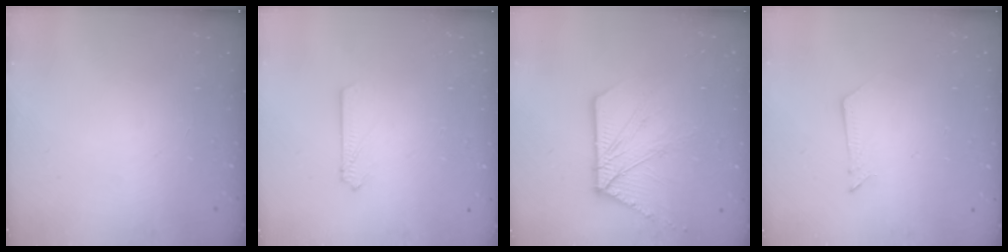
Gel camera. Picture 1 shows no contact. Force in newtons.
{"total": 2.6, "press": 2.6, "slide": 0.3}
{"total": 13.2, "press": 13.1, "slide": 1.4}
{"total": 2.6, "press": 2.6, "slide": 0.3}